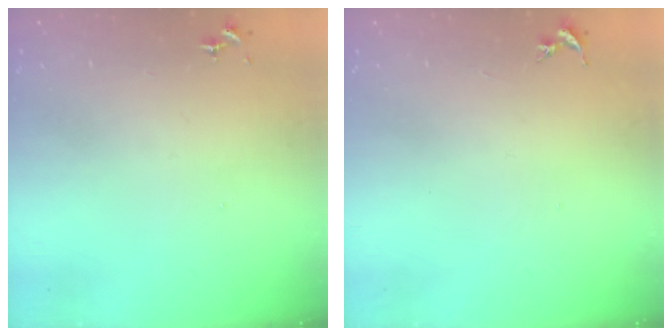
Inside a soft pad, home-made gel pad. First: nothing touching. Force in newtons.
{"total": 0.0}